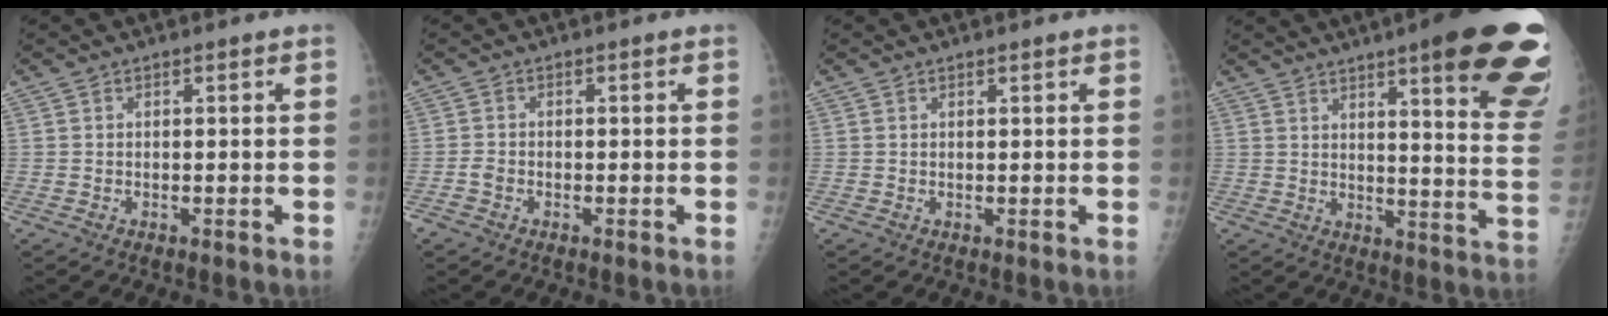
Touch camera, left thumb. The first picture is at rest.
{"total": 1.7, "force": [-0.9, 1.1, 0.9], "torque": [-0.020, 0.002, -0.020]}
{"total": 0.5, "force": [0.5, 0.1, 0.2], "torque": [-0.005, 0.000, 0.007]}
{"total": 24.1, "force": [14.6, 4.0, 18.7], "torque": [-0.192, -0.061, 0.180]}